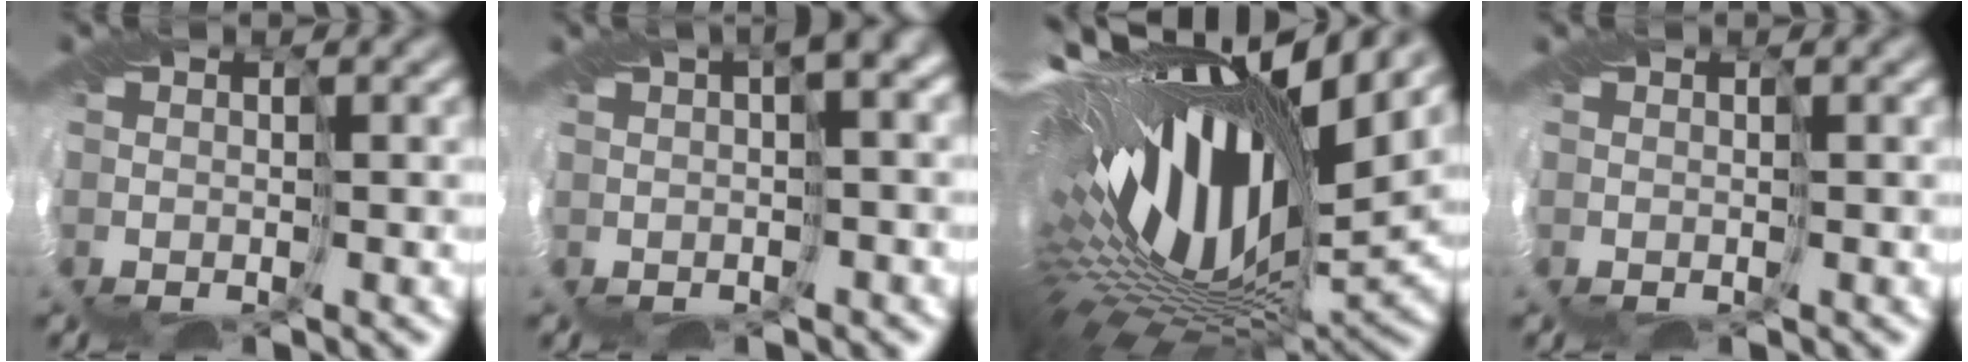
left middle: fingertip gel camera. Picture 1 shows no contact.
{"total": 3.8, "force": [1.3, 0.6, 3.5], "torque": [-0.052, 0.020, 0.020]}
{"total": 18.9, "force": [4.5, 8.6, 16.2], "torque": [-0.285, -0.002, 0.070]}
{"total": 0.0}